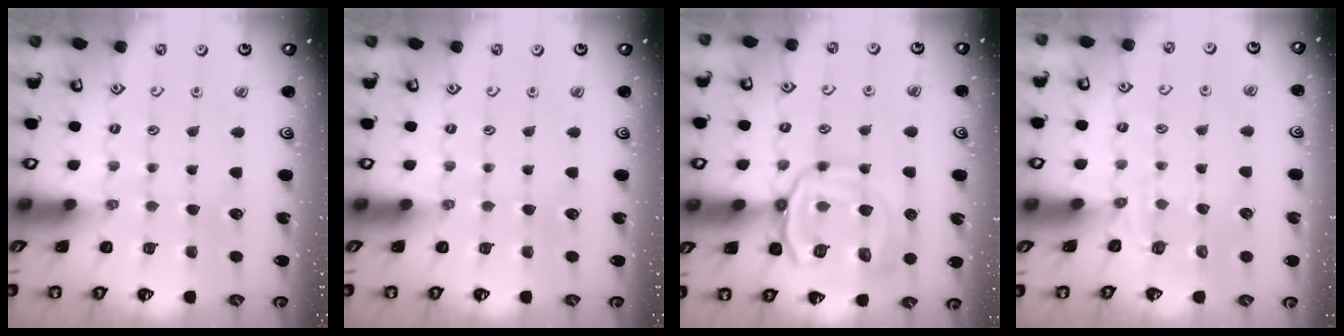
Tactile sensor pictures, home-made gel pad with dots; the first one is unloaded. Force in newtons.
{"total": 0.0}
{"total": 15.7, "press": 15.7, "slide": 1.5}
{"total": 2.3, "press": 1.5, "slide": 1.7}